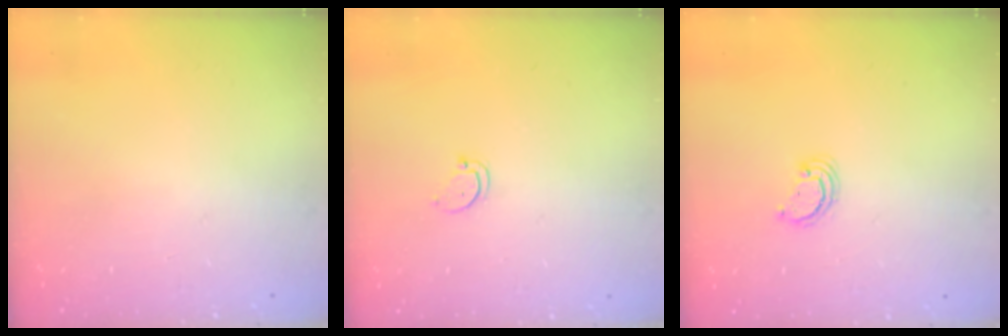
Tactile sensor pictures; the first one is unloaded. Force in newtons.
{"total": 2.9, "press": 2.9, "slide": 0.2}
{"total": 2.6, "press": 2.6, "slide": 0.3}